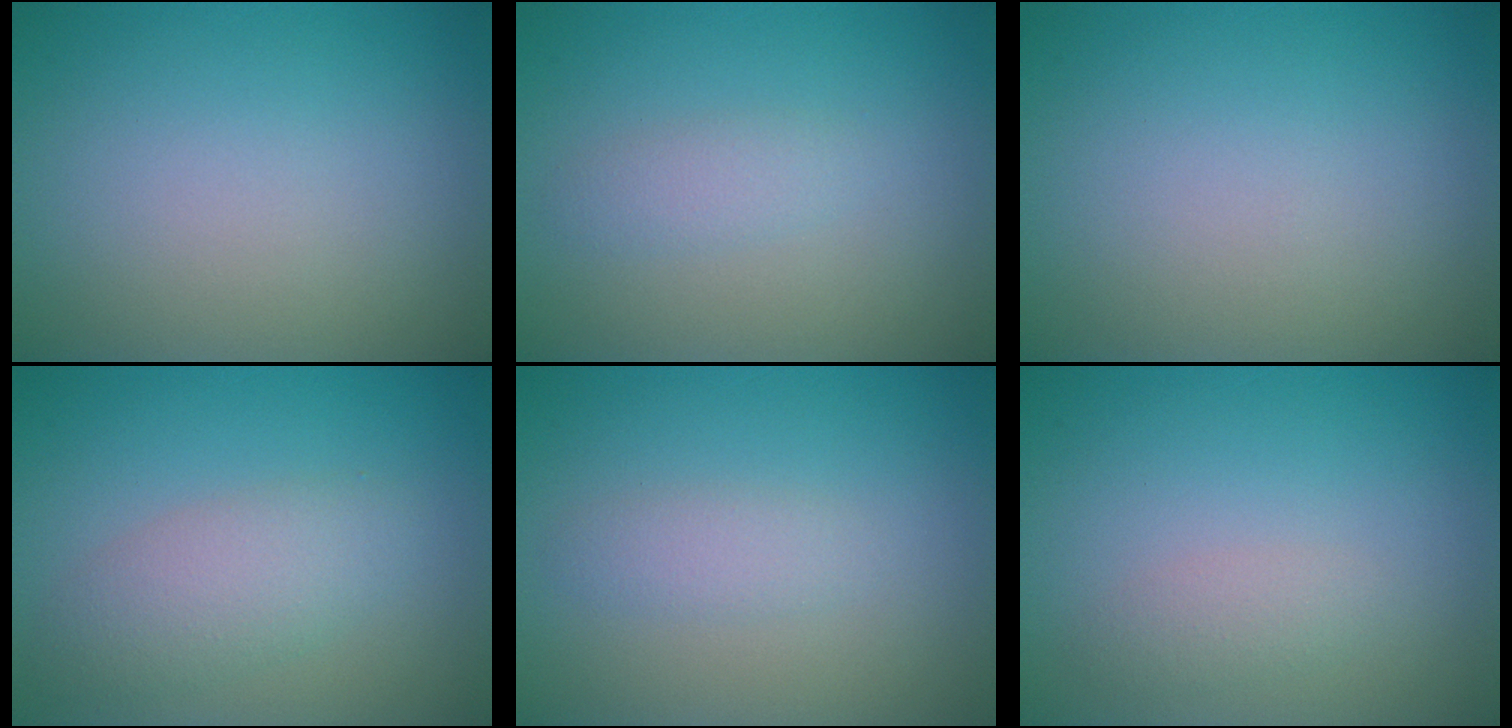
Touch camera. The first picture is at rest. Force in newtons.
{"total": 1.4, "press": 1.4, "slide": 0.0}
{"total": 0.0}
{"total": 3.3, "press": 3.3, "slide": 0.2}
{"total": 1.4, "press": 1.4, "slide": 0.0}
{"total": 1.2, "press": 1.2, "slide": 0.0}